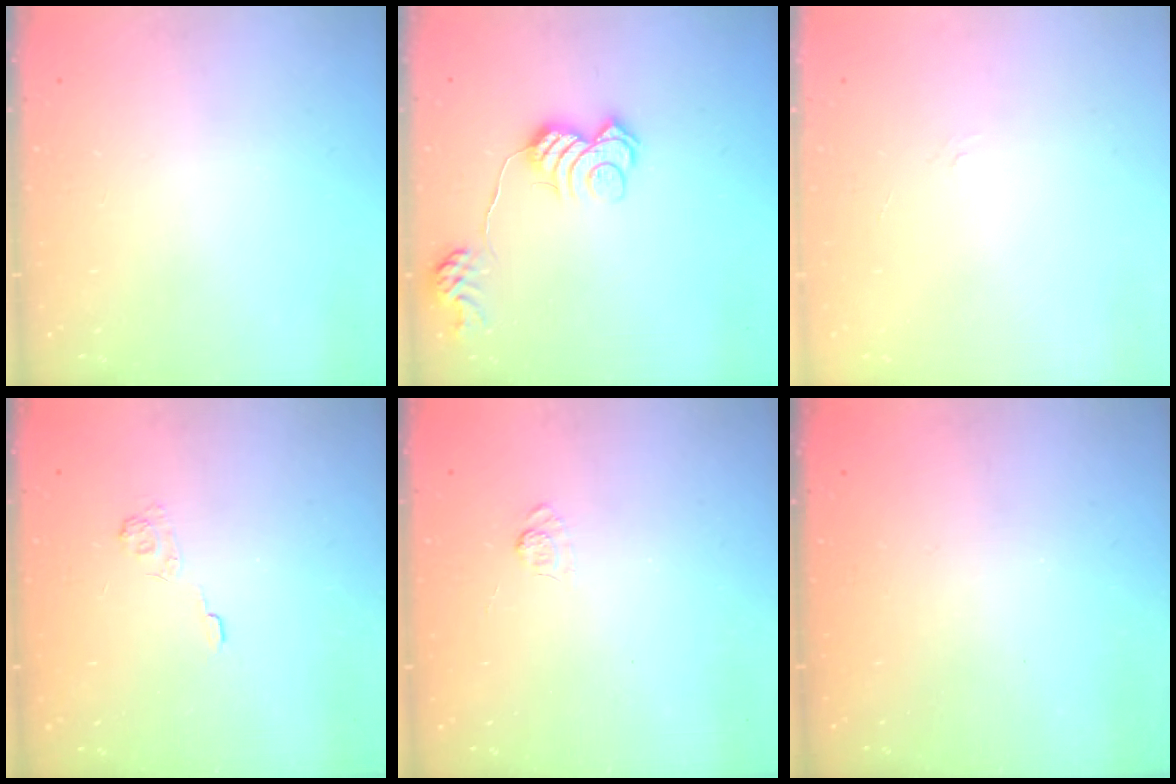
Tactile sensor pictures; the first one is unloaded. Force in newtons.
{"total": 12.5, "press": 12.5, "slide": 0.4}
{"total": 2.2, "press": 2.0, "slide": 1.1}
{"total": 3.8, "press": 3.5, "slide": 1.5}
{"total": 4.2, "press": 4.0, "slide": 1.4}
{"total": 2.4, "press": 2.3, "slide": 0.8}